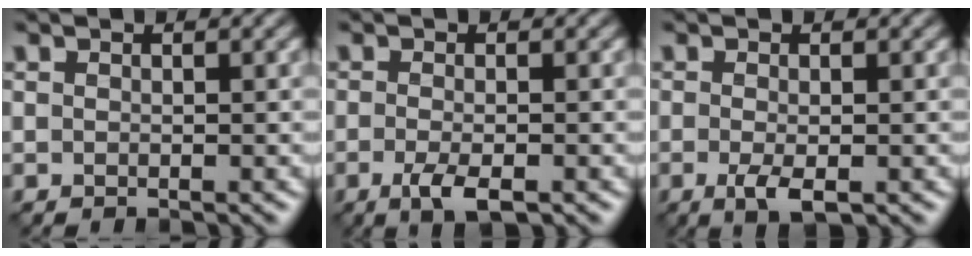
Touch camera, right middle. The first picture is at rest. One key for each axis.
{"total": 2.8, "fx": -1.3, "fy": 0.8, "fz": 2.4, "tx": -0.050, "ty": -0.008, "tz": -0.026}
{"total": 2.4, "fx": -0.8, "fy": 0.8, "fz": 2.1, "tx": -0.044, "ty": -0.009, "tz": -0.015}